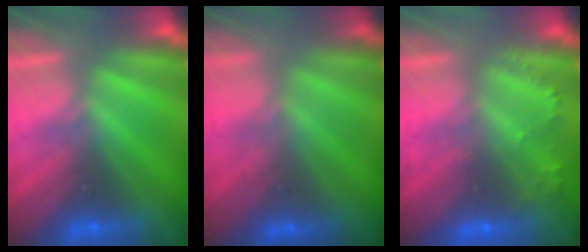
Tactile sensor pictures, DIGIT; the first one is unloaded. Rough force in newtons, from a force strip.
{"total": 1.2}
{"total": 2.2}